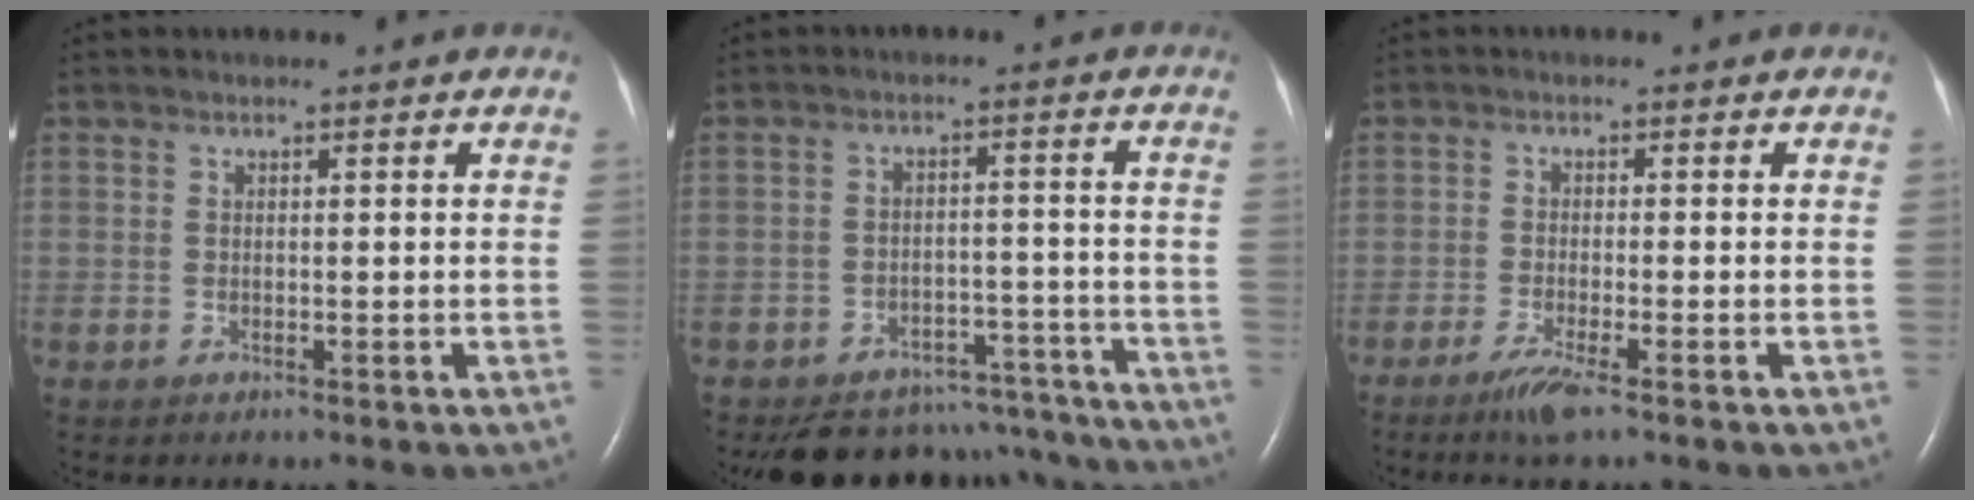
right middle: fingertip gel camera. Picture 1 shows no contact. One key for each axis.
{"total": 14.6, "fx": -13.4, "fy": 5.3, "fz": 2.0, "tx": -0.023, "ty": 0.031, "tz": -0.167}
{"total": 3.6, "fx": -2.5, "fy": 0.0, "fz": 2.6, "tx": -0.061, "ty": -0.010, "tz": -0.050}